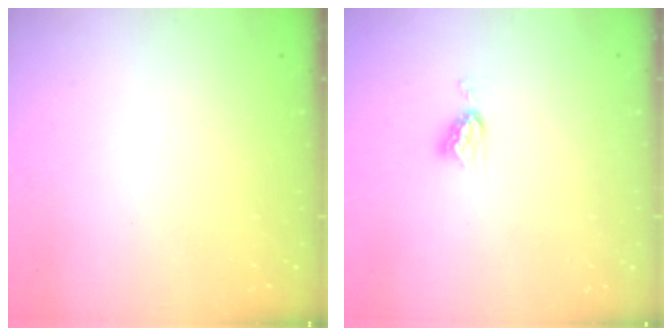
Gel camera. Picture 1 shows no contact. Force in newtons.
{"total": 5.4, "press": 5.4, "slide": 0.1}